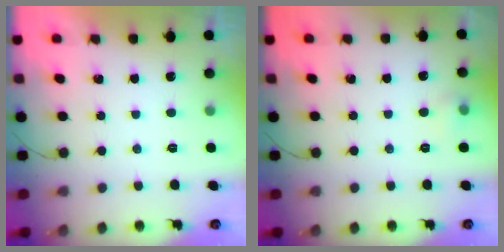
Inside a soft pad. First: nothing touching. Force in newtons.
{"total": 4.3, "press": 4.2, "slide": 1.1}